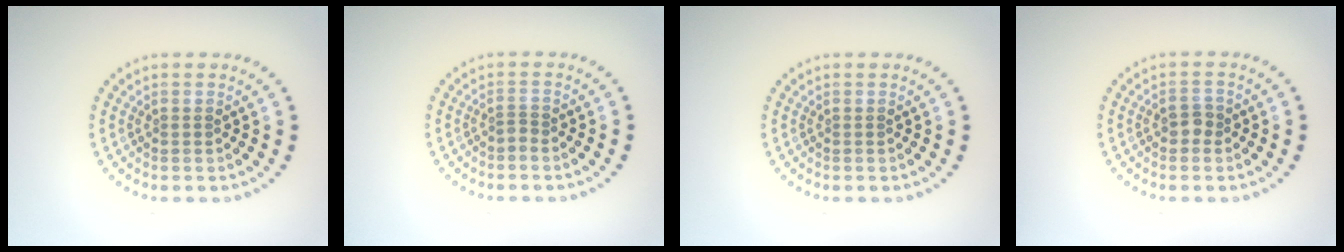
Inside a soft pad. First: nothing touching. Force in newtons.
{"total": 0.6, "press": 0.4, "slide": 0.5}
{"total": 0.0}
{"total": 1.5, "press": 1.4, "slide": 0.3}